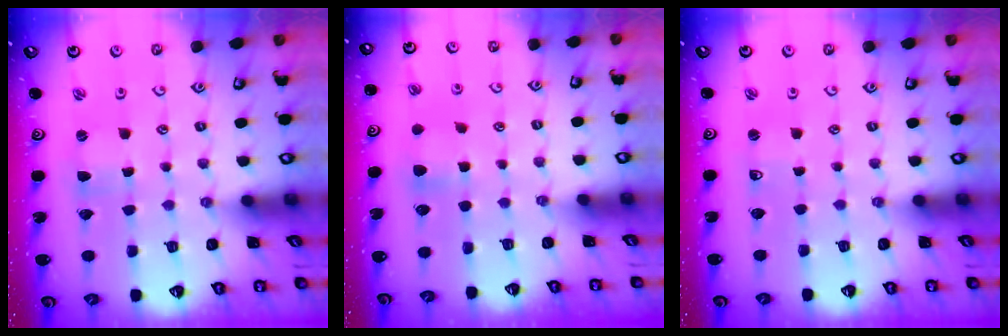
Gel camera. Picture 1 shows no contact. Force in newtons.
{"total": 5.2, "press": 5.1, "slide": 0.7}
{"total": 1.7, "press": 1.7, "slide": 0.3}